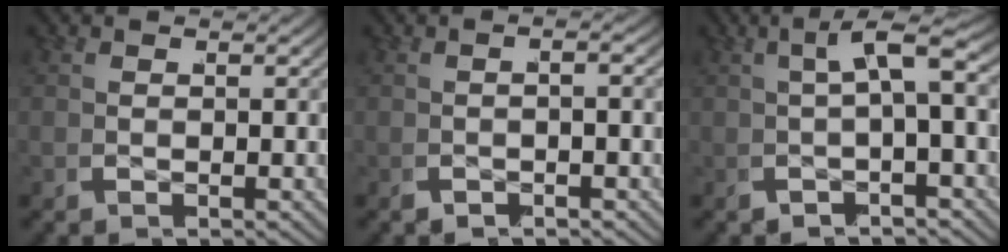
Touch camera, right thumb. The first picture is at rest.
{"total": 0.9, "force": [-0.8, -0.4, 0.1], "torque": [-0.013, 0.004, -0.018]}
{"total": 3.7, "force": [0.7, 0.3, 3.7], "torque": [-0.060, 0.026, 0.005]}